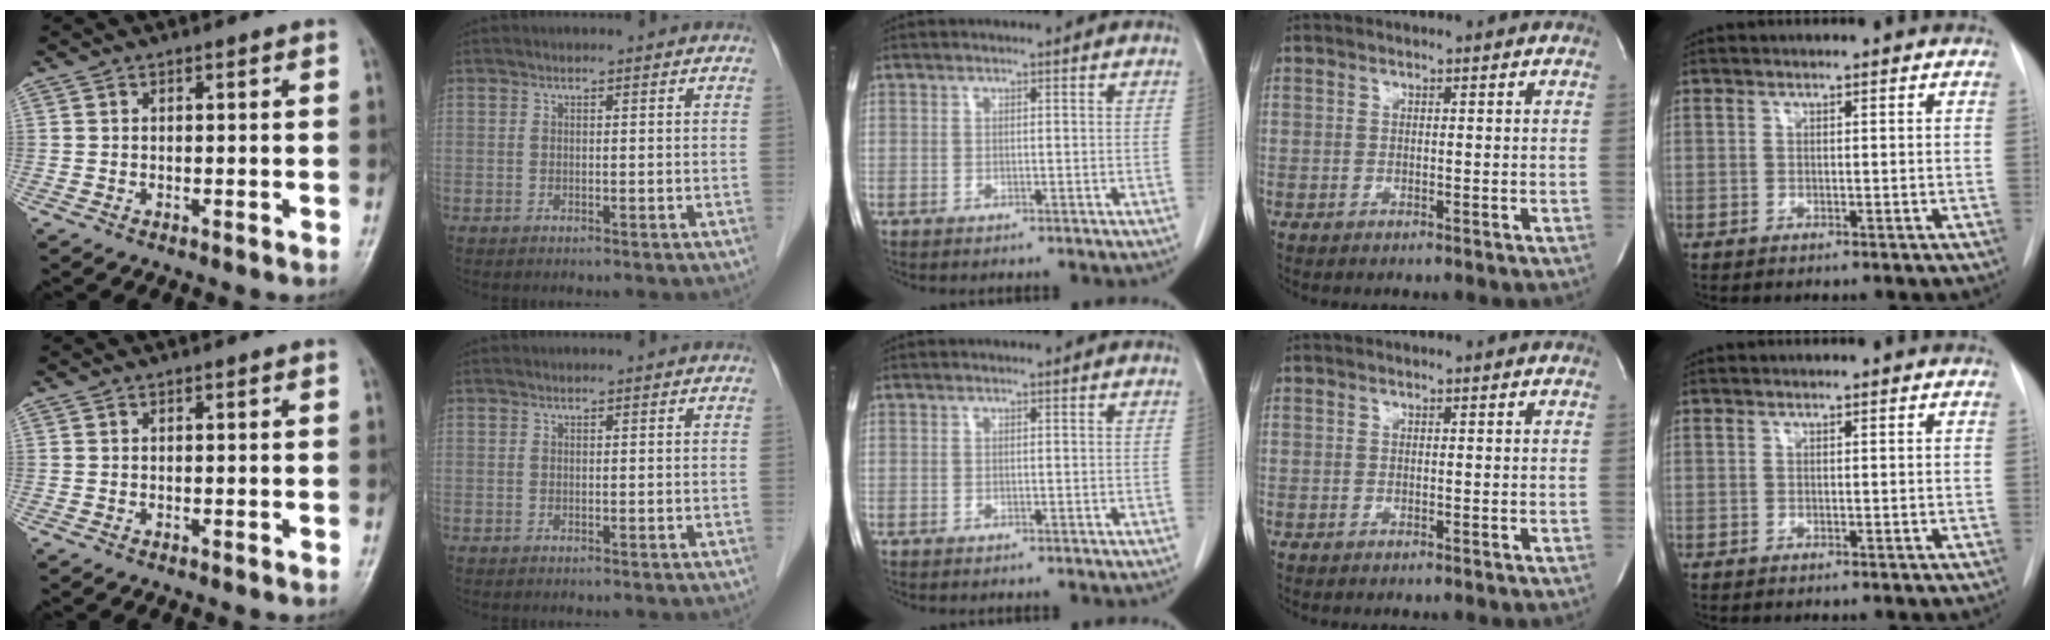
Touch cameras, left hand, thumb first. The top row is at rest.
{}